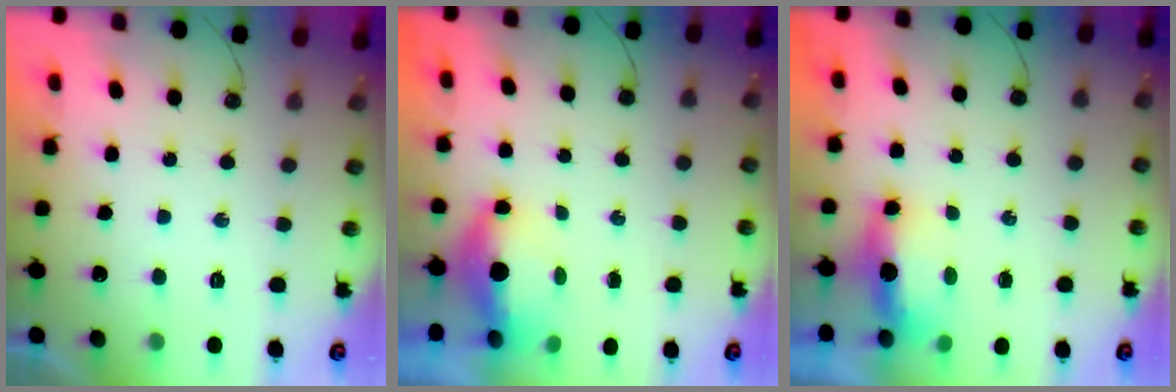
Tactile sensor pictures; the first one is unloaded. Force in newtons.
{"total": 6.2, "press": 5.1, "slide": 3.5}
{"total": 5.6, "press": 5.6, "slide": 0.6}